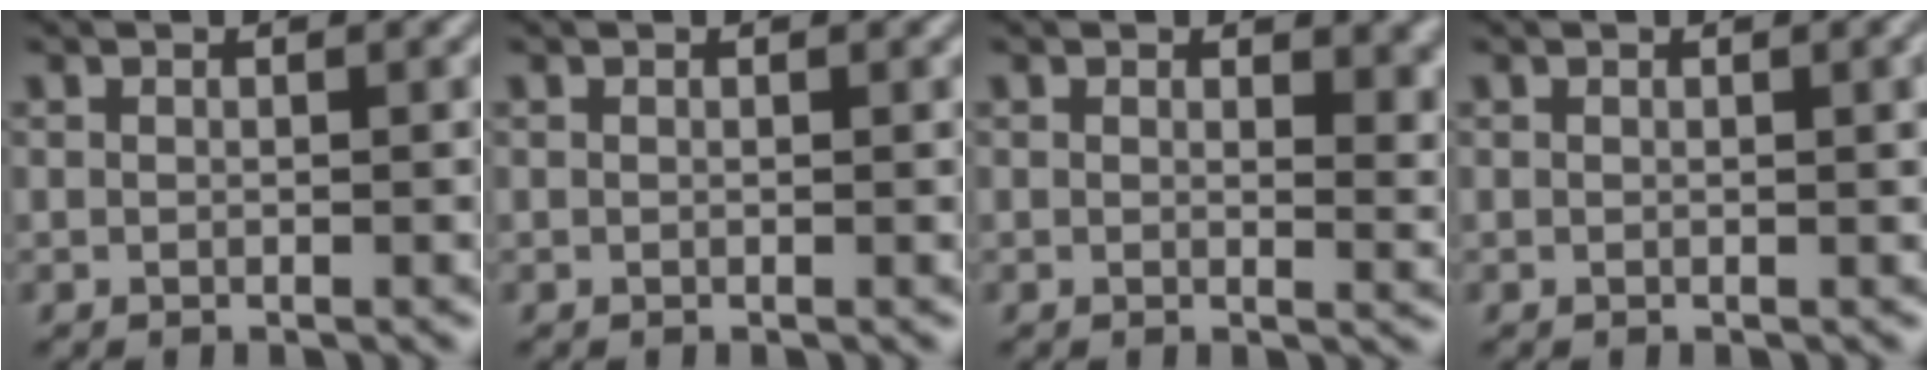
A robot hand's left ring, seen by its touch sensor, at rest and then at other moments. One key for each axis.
{"total": 0.0}
{"total": 3.6, "fx": 1.4, "fy": 1.9, "fz": 2.8, "tx": -0.027, "ty": -0.008, "tz": 0.022}
{"total": 1.6, "fx": 0.4, "fy": 0.4, "fz": 1.5, "tx": -0.016, "ty": 0.003, "tz": 0.005}